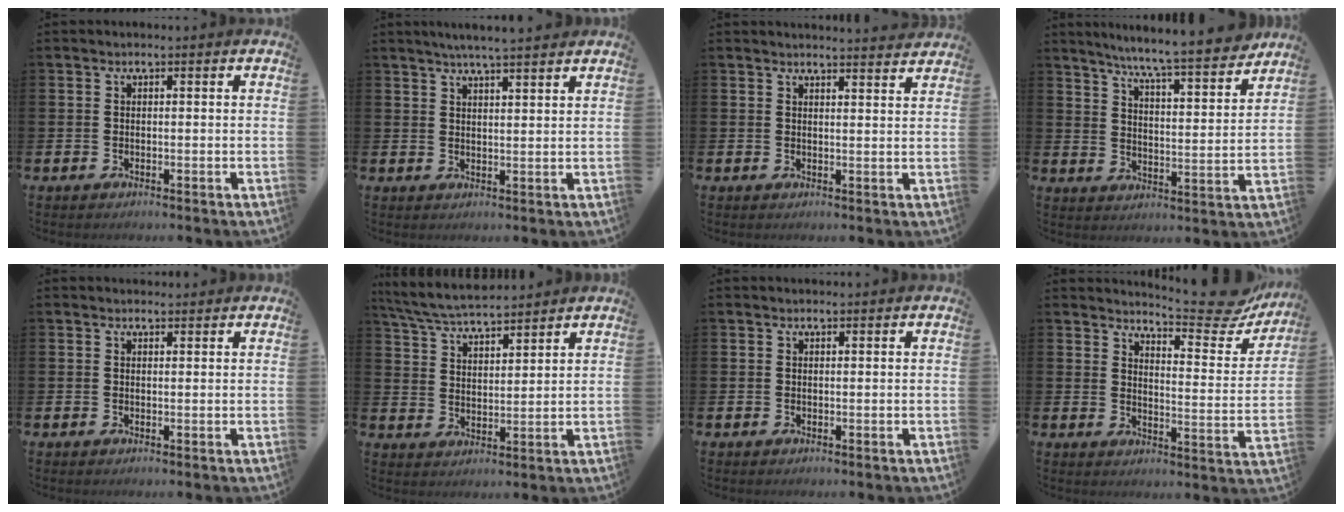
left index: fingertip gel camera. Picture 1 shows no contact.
{"total": 4.3, "force": [4.1, -0.3, 1.2], "torque": [-0.027, -0.014, 0.073]}
{"total": 2.7, "force": [2.7, -0.3, -0.1], "torque": [0.011, -0.024, 0.046]}
{"total": 7.9, "force": [7.3, -0.2, 3.0], "torque": [-0.076, -0.058, 0.121]}
{"total": 1.1, "force": [1.1, 0.3, 0.1], "torque": [0.006, 0.000, 0.018]}
{"total": 6.0, "force": [5.8, 0.7, 1.3], "torque": [-0.051, -0.028, 0.105]}
{"total": 0.6, "force": [0.6, 0.0, 0.0], "torque": [0.008, -0.004, 0.009]}
{"total": 7.9, "force": [7.5, 0.8, 2.4], "torque": [-0.036, -0.066, 0.125]}